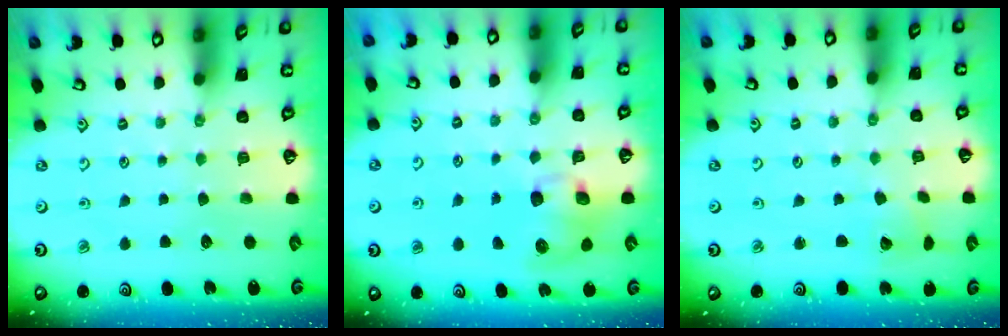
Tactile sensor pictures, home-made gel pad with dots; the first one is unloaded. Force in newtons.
{"total": 8.7, "press": 8.6, "slide": 1.2}
{"total": 2.2, "press": 2.2, "slide": 0.3}